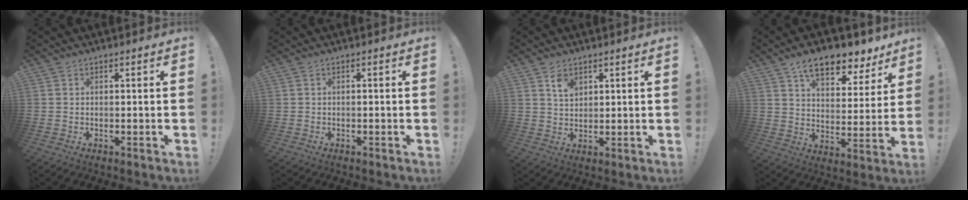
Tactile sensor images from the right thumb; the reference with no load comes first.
{"total": 0.8, "force": [-0.6, -0.2, 0.4], "torque": [-0.009, 0.000, -0.012]}
{"total": 5.1, "force": [3.2, 3.2, 2.4], "torque": [-0.030, -0.017, 0.055]}
{"total": 12.4, "force": [8.8, 5.7, 6.6], "torque": [-0.099, -0.060, 0.153]}